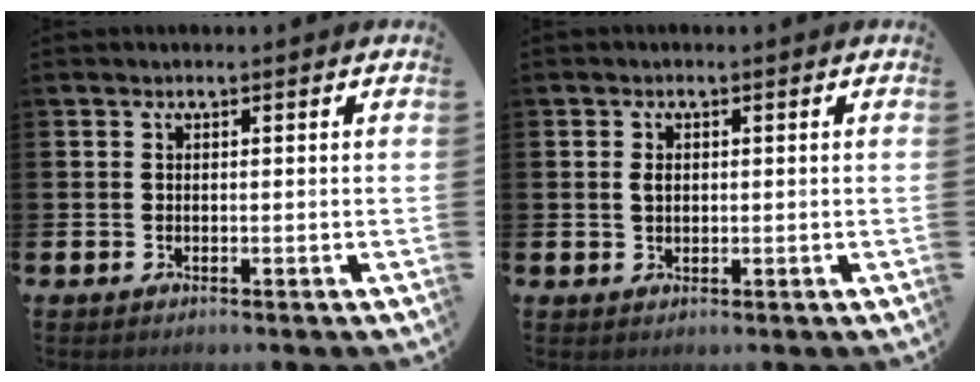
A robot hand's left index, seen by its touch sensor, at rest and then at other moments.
{"total": 1.6, "force": [0.3, 1.1, 1.1], "torque": [-0.016, 0.004, 0.002]}